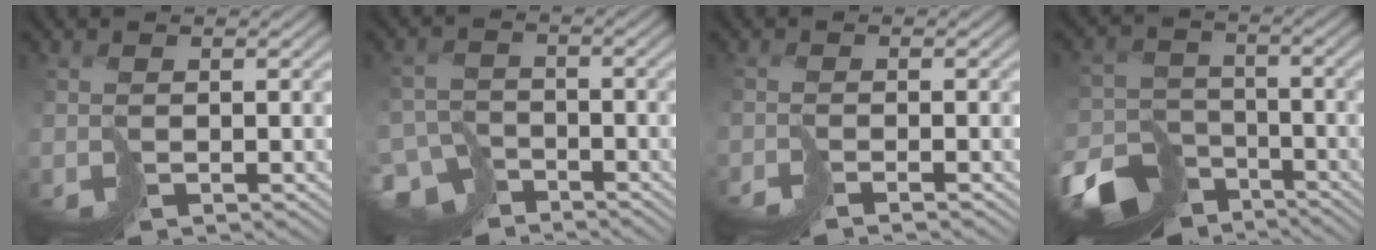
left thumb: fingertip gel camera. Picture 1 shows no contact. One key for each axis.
{"total": 7.1, "fx": -5.8, "fy": 3.5, "fz": 2.3, "tx": -0.037, "ty": -0.009, "tz": -0.114}
{"total": 2.1, "fx": -1.9, "fy": -0.9, "fz": 0.2, "tx": 0.004, "ty": 0.002, "tz": -0.040}
{"total": 12.6, "fx": -9.3, "fy": 6.7, "fz": 5.3, "tx": -0.121, "ty": -0.029, "tz": -0.158}